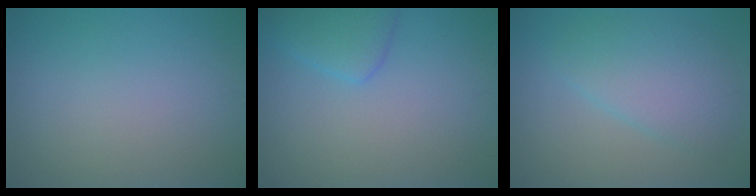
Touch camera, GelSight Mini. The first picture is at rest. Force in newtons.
{"total": 2.8, "press": 2.7, "slide": 0.2}
{"total": 4.0, "press": 4.0, "slide": 0.2}